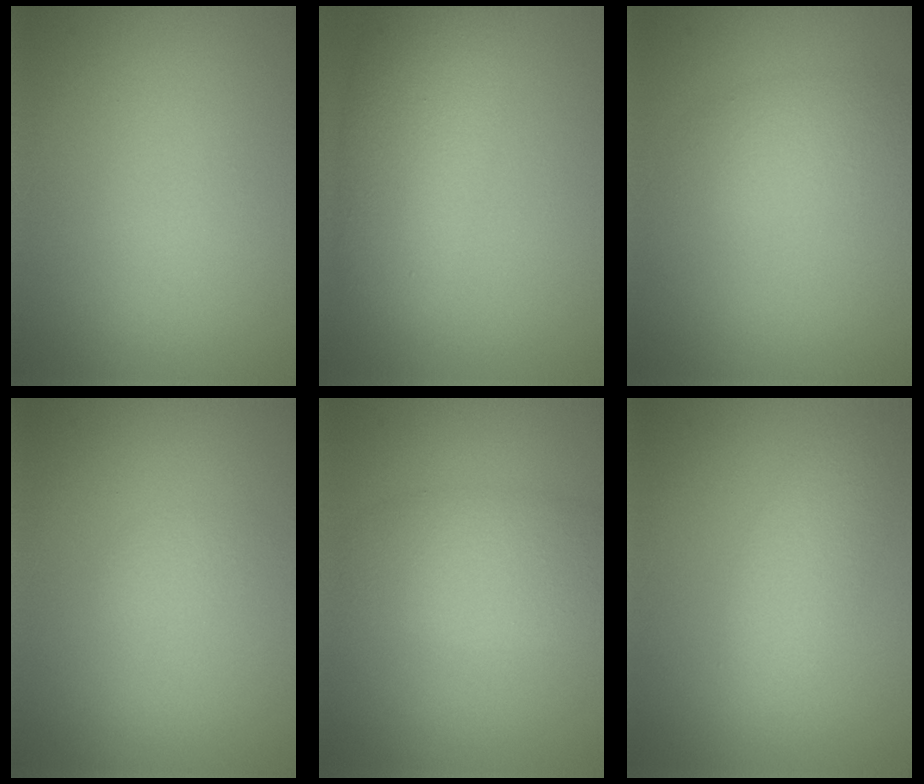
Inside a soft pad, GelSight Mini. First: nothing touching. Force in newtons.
{"total": 5.8, "press": 5.8, "slide": 0.2}
{"total": 2.4, "press": 2.4, "slide": 0.1}
{"total": 0.8, "press": 0.8, "slide": 0.0}
{"total": 4.2, "press": 4.2, "slide": 0.0}
{"total": 3.0, "press": 3.0, "slide": 0.2}